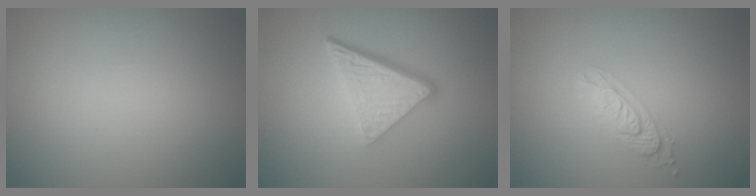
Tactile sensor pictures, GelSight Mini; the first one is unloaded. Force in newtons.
{"total": 5.6, "press": 3.8, "slide": 4.2}
{"total": 2.1, "press": 2.1, "slide": 0.3}